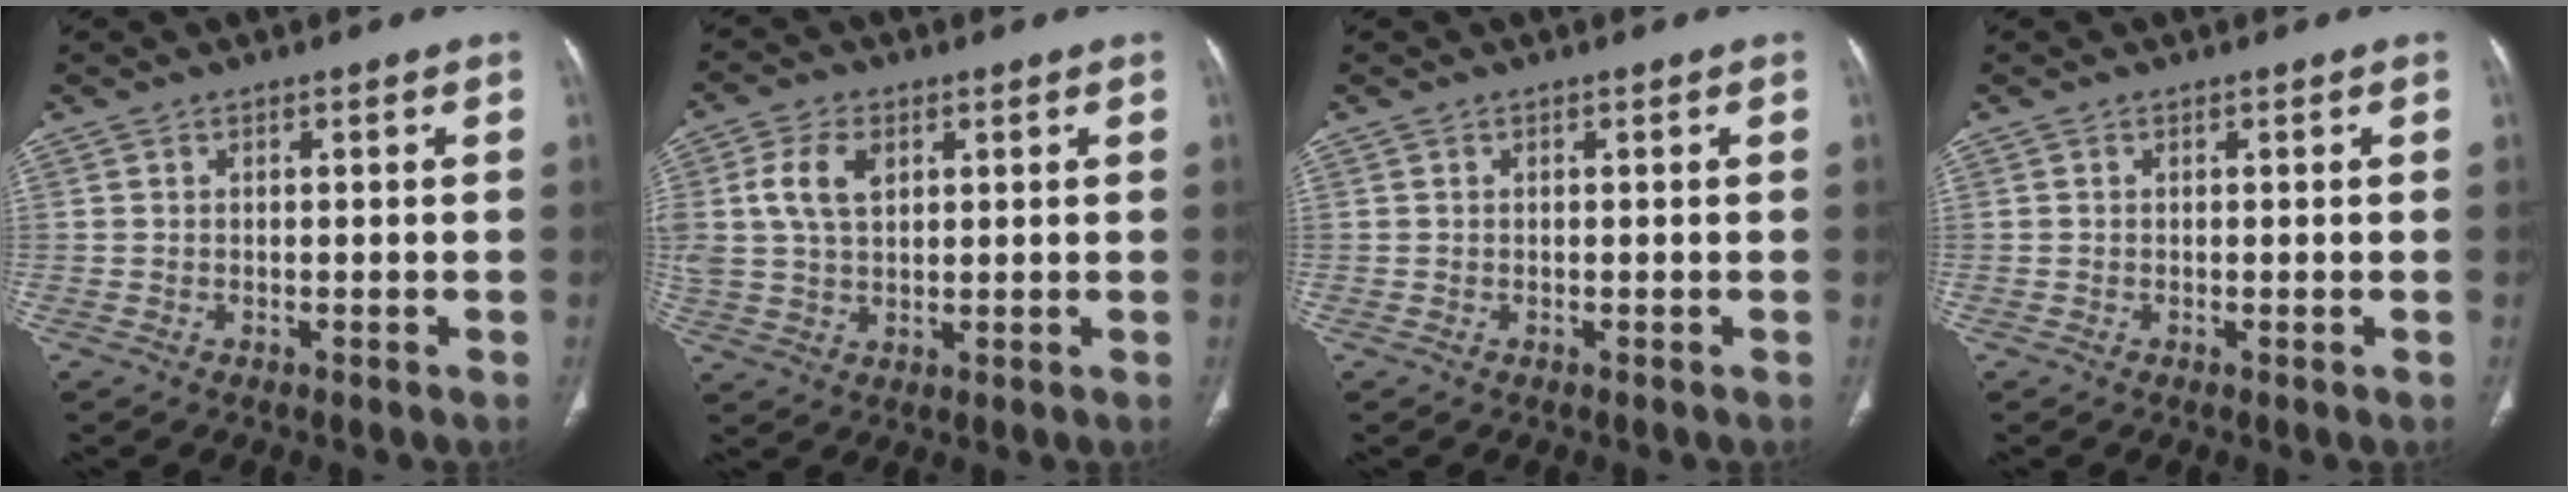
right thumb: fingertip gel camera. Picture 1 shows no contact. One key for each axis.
{"total": 7.6, "fx": 2.4, "fy": 4.8, "fz": 5.4, "tx": -0.107, "ty": 0.000, "tz": 0.049}
{"total": 0.0}
{"total": 0.0}